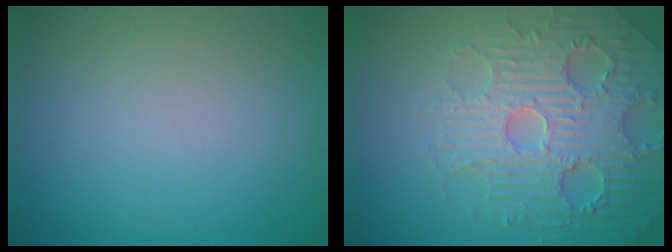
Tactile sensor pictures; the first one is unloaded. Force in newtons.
{"total": 5.3, "press": 5.2, "slide": 1.2}